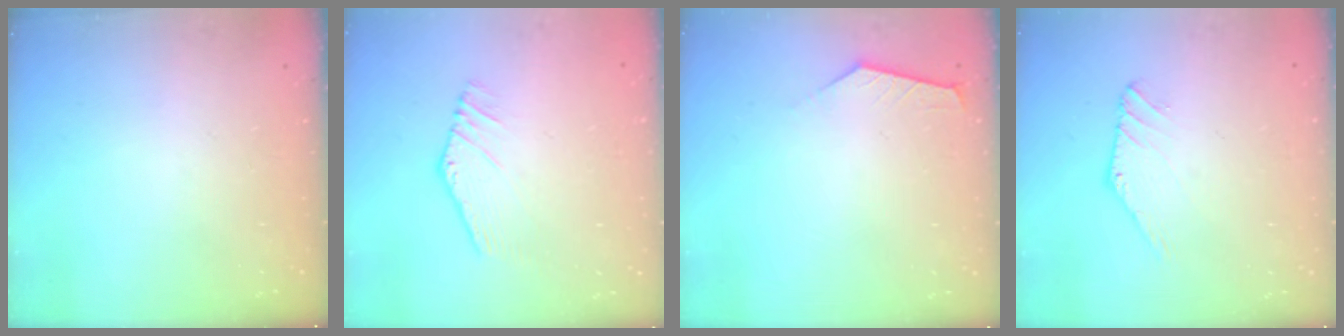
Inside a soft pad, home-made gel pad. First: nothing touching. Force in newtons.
{"total": 4.0, "press": 4.0, "slide": 0.1}
{"total": 2.5, "press": 2.4, "slide": 0.4}
{"total": 1.4, "press": 1.4, "slide": 0.0}